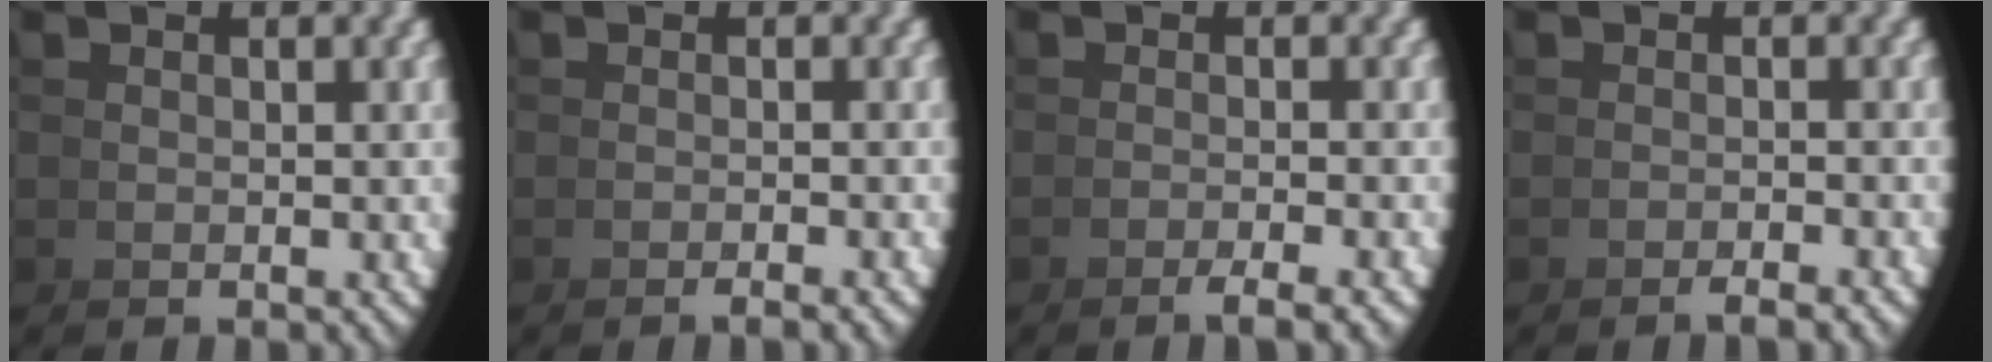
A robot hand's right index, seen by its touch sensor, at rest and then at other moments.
{"total": 1.4, "force": [-1.3, -0.1, 0.5], "torque": [0.000, 0.011, -0.027]}
{"total": 2.8, "force": [-2.3, -0.2, 1.6], "torque": [-0.010, 0.014, -0.044]}
{"total": 1.8, "force": [-1.7, -0.3, 0.6], "torque": [0.002, 0.013, -0.037]}